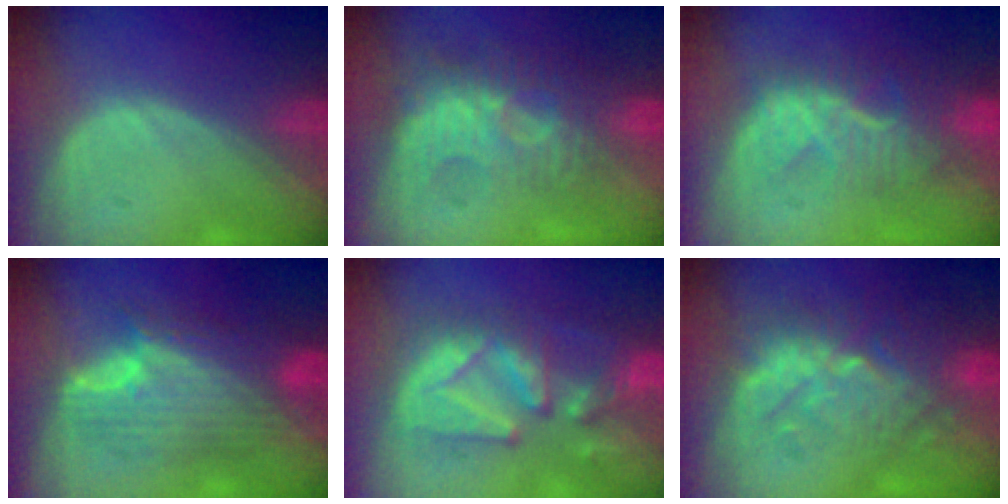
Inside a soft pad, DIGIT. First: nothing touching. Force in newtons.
{"total": 9.8, "press": 8.5, "slide": 4.8}
{"total": 9.5, "press": 8.6, "slide": 4.1}
{"total": 9.8, "press": 9.8, "slide": 0.6}
{"total": 10.8, "press": 10.5, "slide": 2.7}
{"total": 9.2, "press": 9.1, "slide": 1.6}